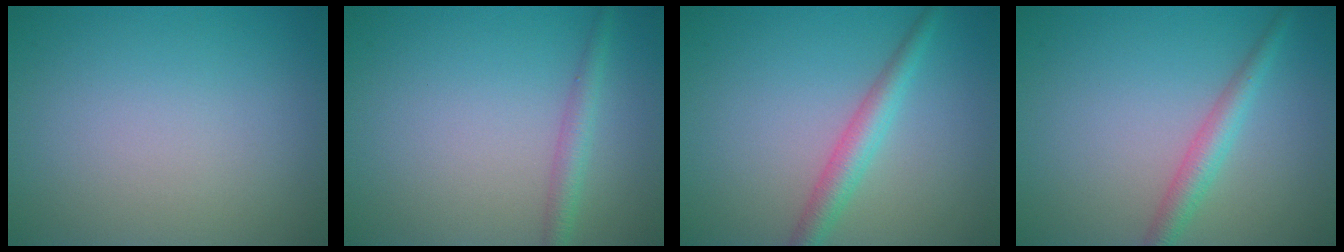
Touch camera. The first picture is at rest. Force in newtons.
{"total": 2.0, "press": 2.0, "slide": 0.0}
{"total": 2.9, "press": 2.9, "slide": 0.1}
{"total": 2.6, "press": 2.6, "slide": 0.0}